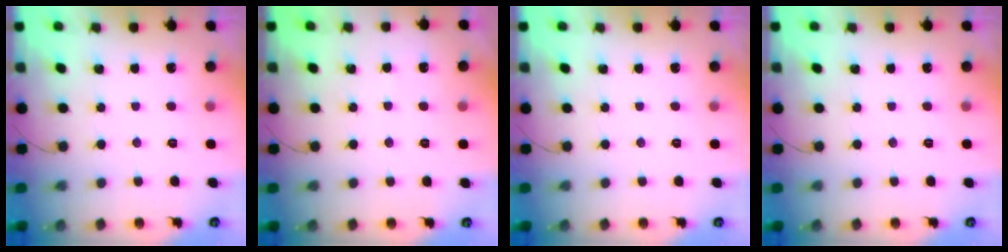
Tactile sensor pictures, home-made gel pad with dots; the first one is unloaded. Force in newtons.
{"total": 1.8, "press": 1.7, "slide": 0.2}
{"total": 0.0}
{"total": 0.0}